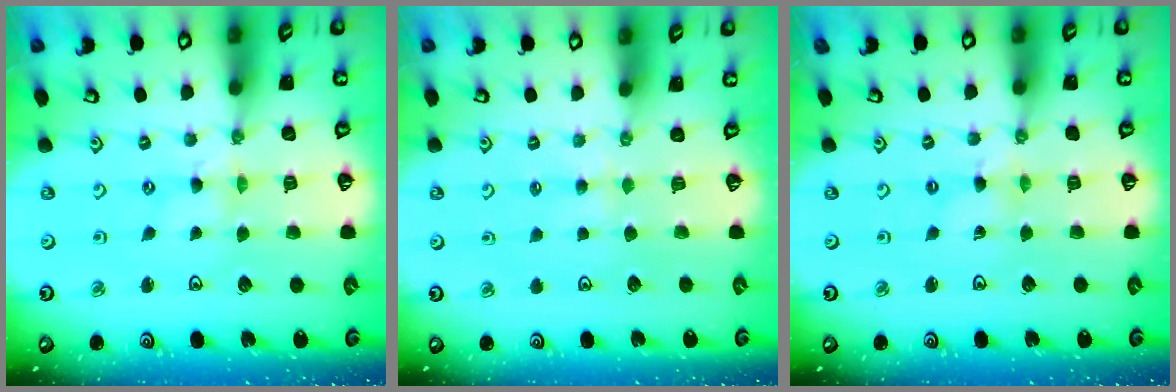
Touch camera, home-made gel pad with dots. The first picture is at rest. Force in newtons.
{"total": 2.6, "press": 2.5, "slide": 0.5}
{"total": 1.3, "press": 1.3, "slide": 0.3}